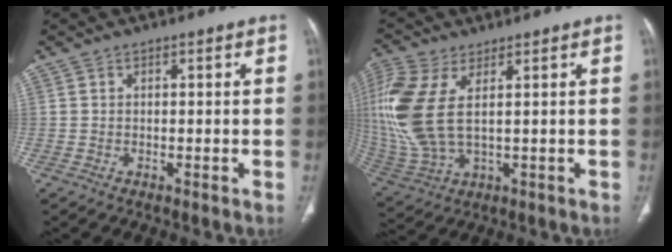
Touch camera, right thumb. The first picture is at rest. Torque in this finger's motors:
{"motor_torque": [-0.52, 1.61, 1.12, 0.82, 0.56]}